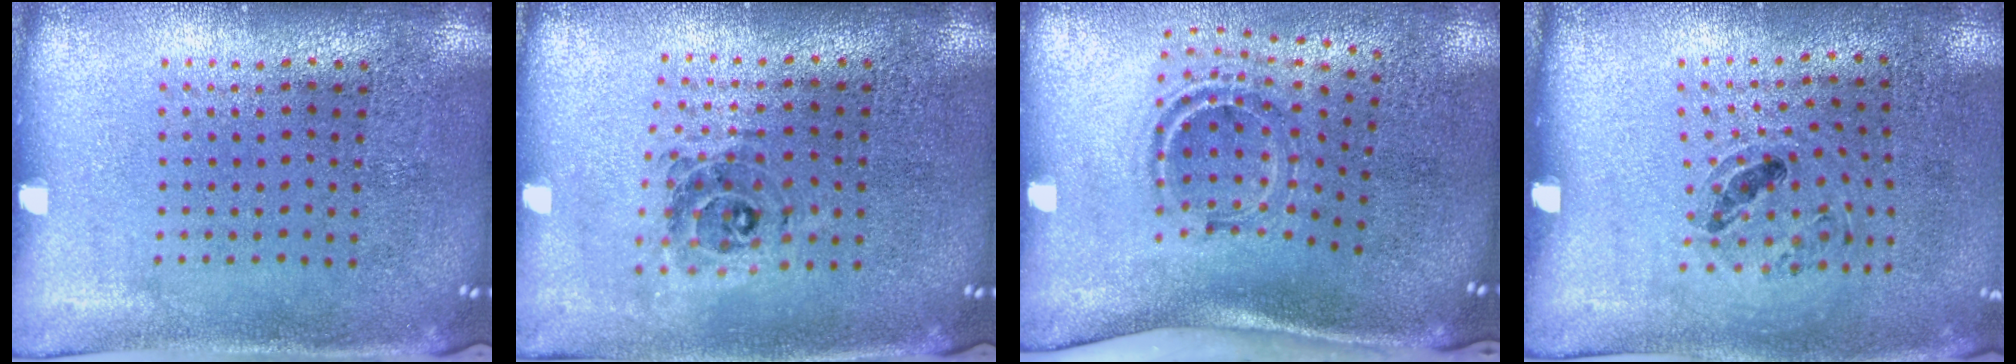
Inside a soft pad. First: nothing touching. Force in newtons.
{"total": 0.6, "press": 0.6, "slide": 0.2}
{"total": 1.2, "press": 1.0, "slide": 0.7}
{"total": 1.0, "press": 0.8, "slide": 0.5}